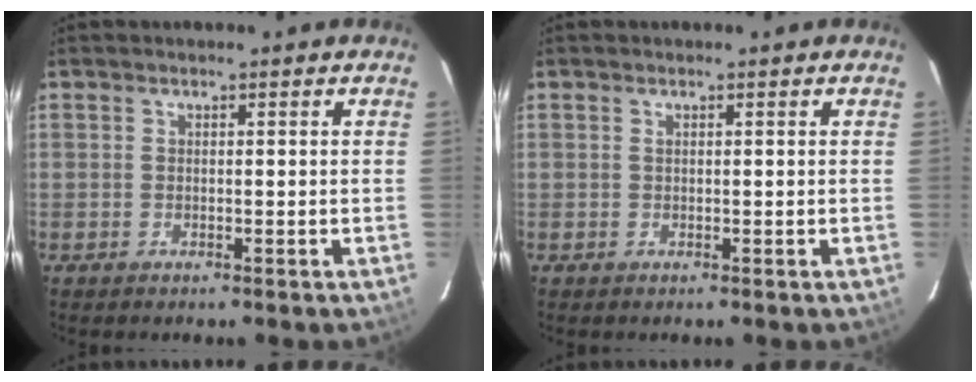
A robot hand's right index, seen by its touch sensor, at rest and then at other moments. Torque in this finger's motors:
{"motor_torque": [0.04, 0.25, 0.04, 0.00]}